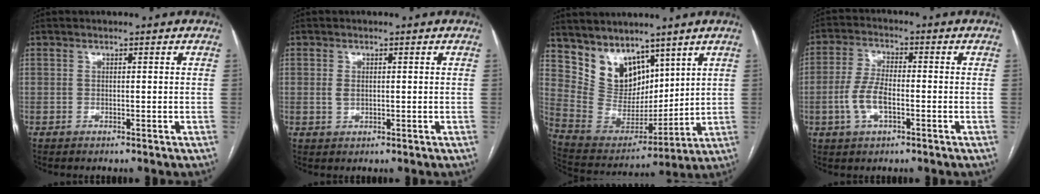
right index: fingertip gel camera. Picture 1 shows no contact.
{"total": 1.6, "force": [0.1, 1.0, 1.2], "torque": [-0.024, -0.001, 0.005]}
{"total": 11.4, "force": [8.0, 6.8, 4.5], "torque": [-0.096, 0.021, 0.175]}
{"total": 6.4, "force": [-1.7, 2.6, 5.6], "torque": [-0.128, 0.006, -0.031]}